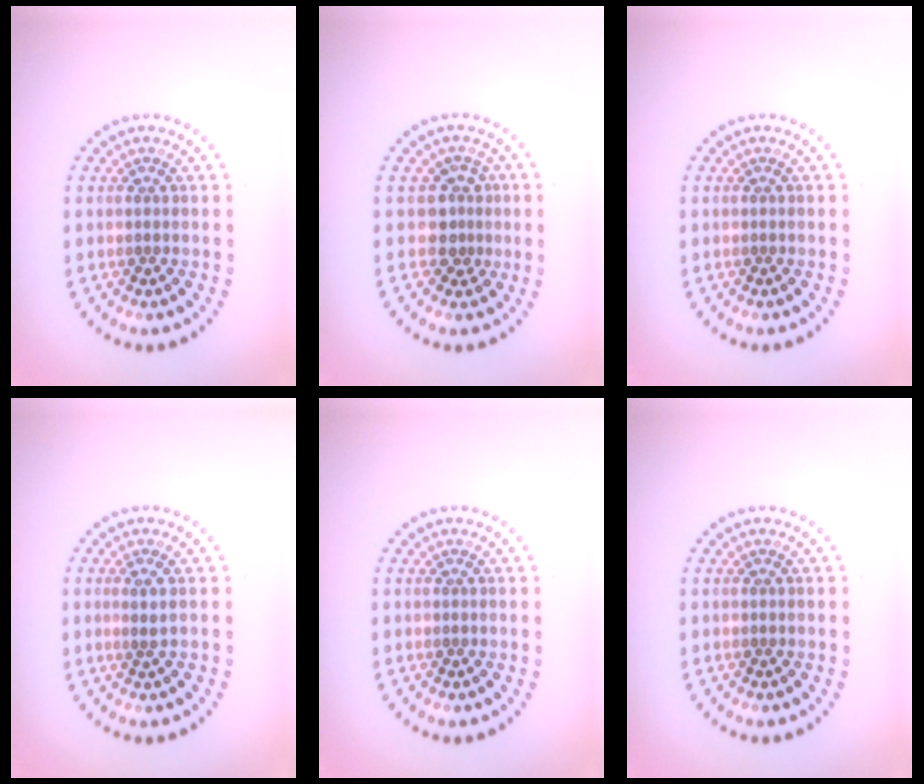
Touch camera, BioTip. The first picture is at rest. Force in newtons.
{"total": 2.4, "press": 1.7, "slide": 1.6}
{"total": 0.0}
{"total": 0.8, "press": 0.5, "slide": 0.6}
{"total": 0.0}
{"total": 0.0}